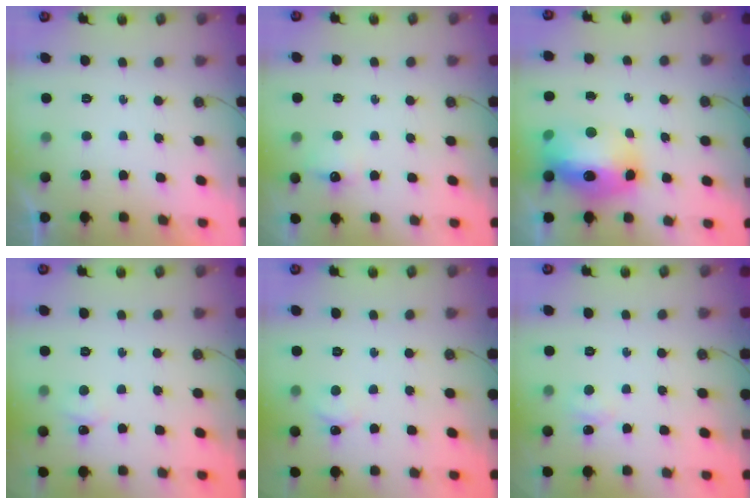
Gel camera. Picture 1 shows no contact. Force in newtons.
{"total": 5.9, "press": 5.8, "slide": 0.9}
{"total": 16.7, "press": 16.6, "slide": 1.8}
{"total": 2.8, "press": 2.8, "slide": 0.3}
{"total": 2.4, "press": 2.4, "slide": 0.3}
{"total": 5.1, "press": 5.0, "slide": 1.0}